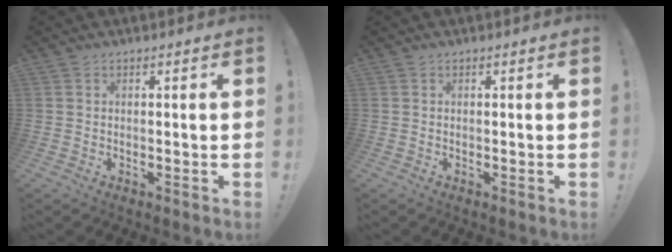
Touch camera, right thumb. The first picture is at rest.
{"total": 0.0}